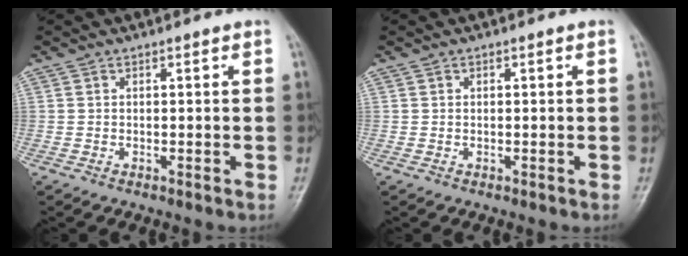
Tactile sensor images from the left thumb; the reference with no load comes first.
{"total": 0.0}